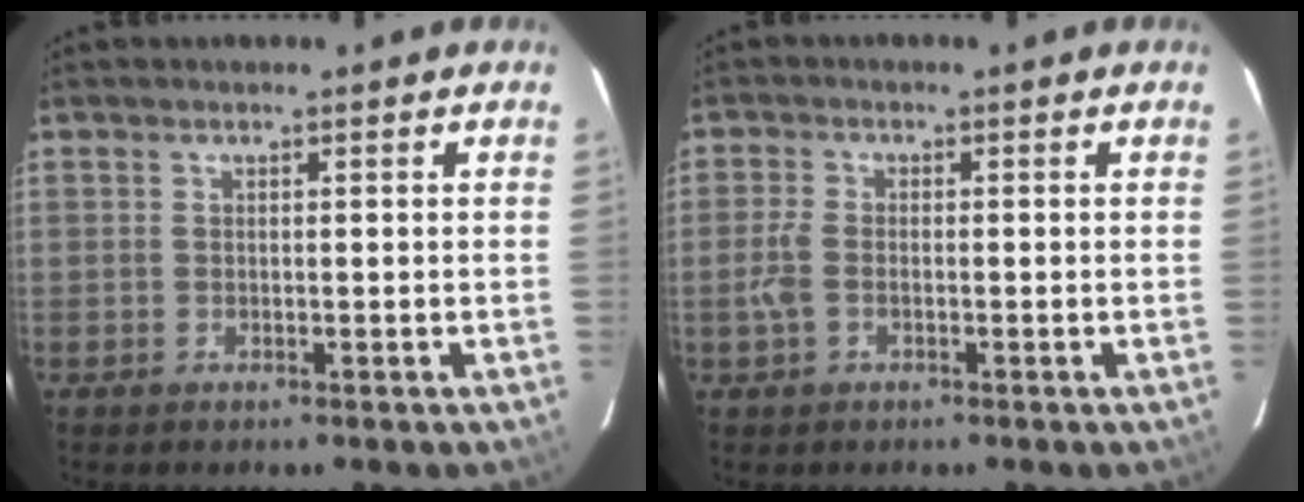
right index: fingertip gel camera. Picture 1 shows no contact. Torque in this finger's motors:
{"motor_torque": [0.59, -0.25, 0.36, 0.09]}